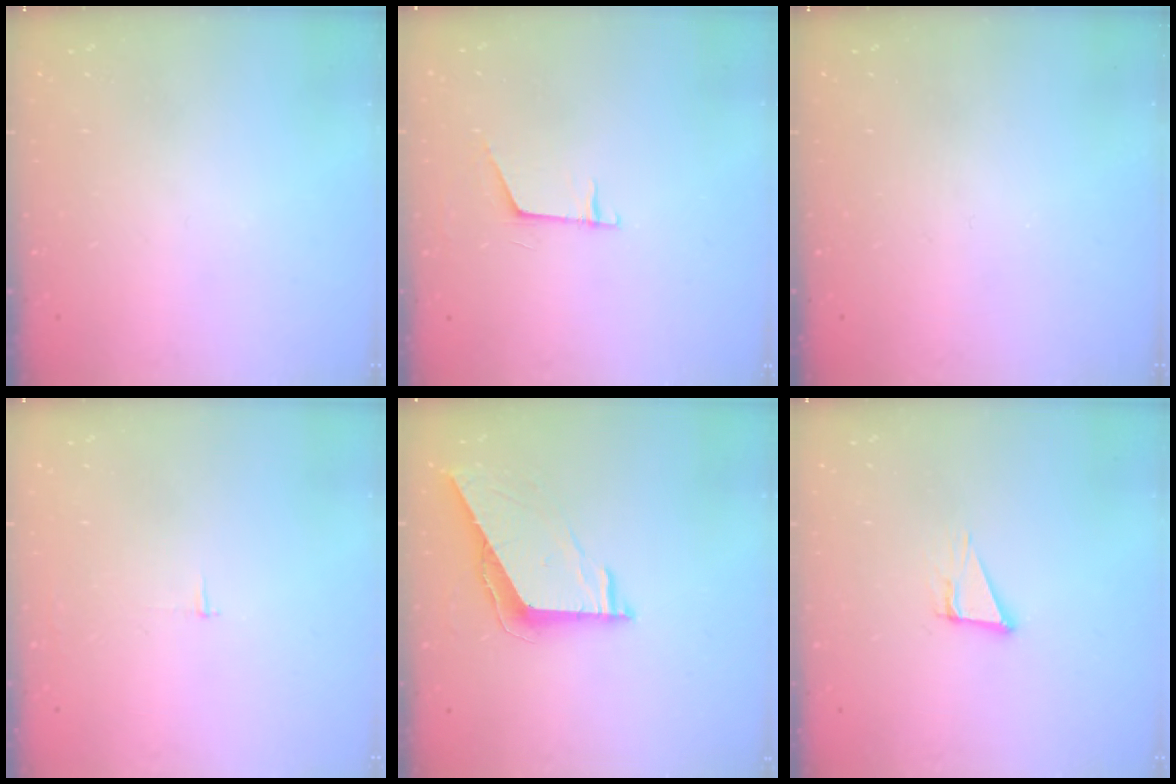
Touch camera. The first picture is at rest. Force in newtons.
{"total": 6.1, "press": 6.1, "slide": 0.5}
{"total": 0.0}
{"total": 2.3, "press": 2.3, "slide": 0.2}
{"total": 7.6, "press": 7.6, "slide": 0.7}
{"total": 3.8, "press": 3.7, "slide": 0.4}